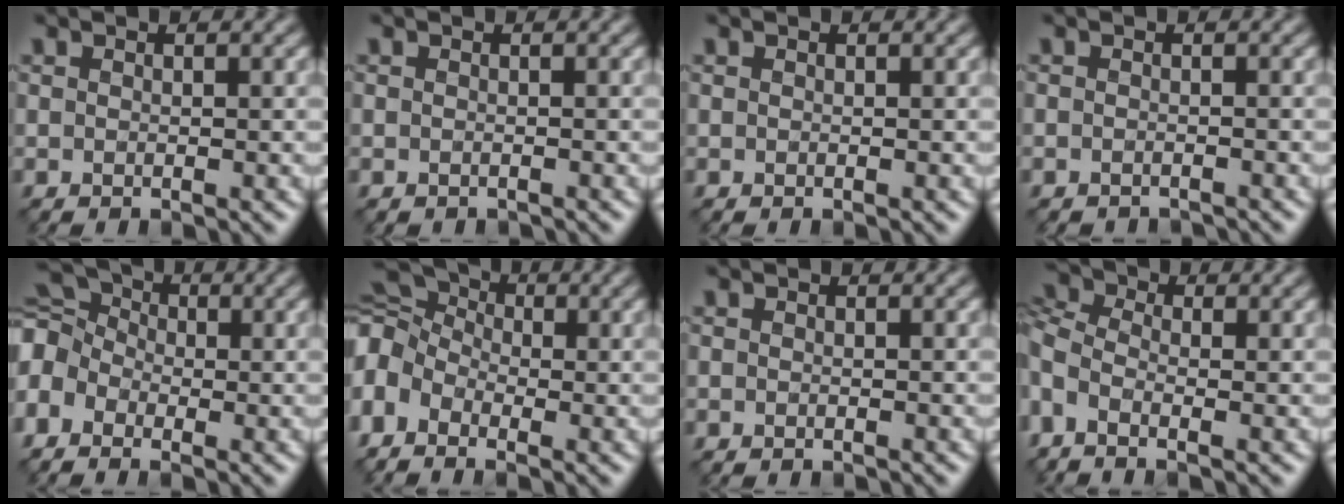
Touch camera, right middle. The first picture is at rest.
{"total": 0.9, "force": [-0.8, 0.2, 0.0], "torque": [-0.001, -0.008, -0.013]}
{"total": 0.0}
{"total": 2.2, "force": [-2.2, 0.2, 0.1], "torque": [0.002, -0.009, -0.031]}
{"total": 7.0, "force": [-1.5, 5.2, 4.5], "torque": [-0.119, 0.016, -0.038]}
{"total": 7.8, "force": [-0.9, 5.7, 5.2], "torque": [-0.123, 0.026, -0.027]}
{"total": 0.7, "force": [-0.7, 0.1, 0.0], "torque": [0.000, -0.006, -0.012]}
{"total": 4.7, "force": [-0.6, 2.6, 3.8], "torque": [-0.117, -0.003, -0.019]}